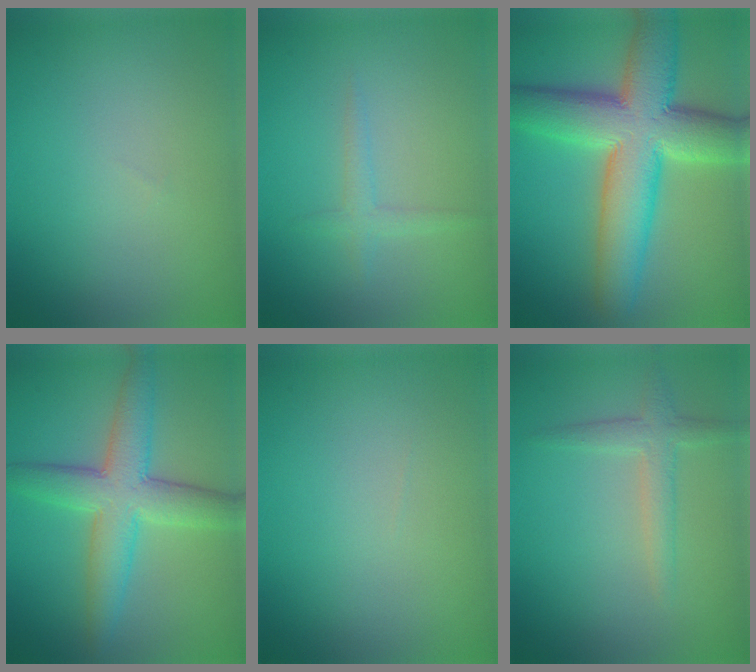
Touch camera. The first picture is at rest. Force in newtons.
{"total": 1.4, "press": 1.4, "slide": 0.1}
{"total": 11.9, "press": 11.9, "slide": 0.5}
{"total": 6.6, "press": 6.6, "slide": 0.3}
{"total": 0.0}
{"total": 2.3, "press": 2.3, "slide": 0.1}